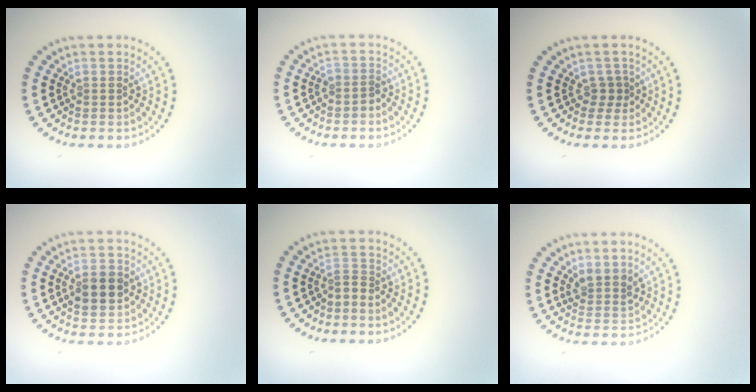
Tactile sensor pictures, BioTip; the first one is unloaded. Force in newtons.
{"total": 1.3, "press": 1.0, "slide": 0.8}
{"total": 1.3, "press": 0.9, "slide": 0.9}
{"total": 3.8, "press": 3.8, "slide": 0.2}
{"total": 1.1, "press": 0.5, "slide": 1.0}
{"total": 2.0, "press": 1.7, "slide": 1.1}